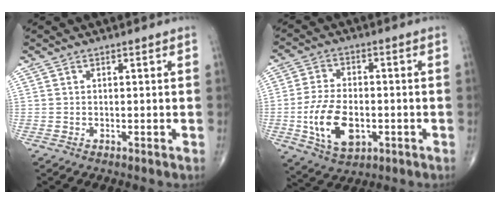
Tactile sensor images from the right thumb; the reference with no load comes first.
{"total": 12.3, "force": [-2.8, 7.3, 9.5], "torque": [-0.170, 0.003, -0.042]}